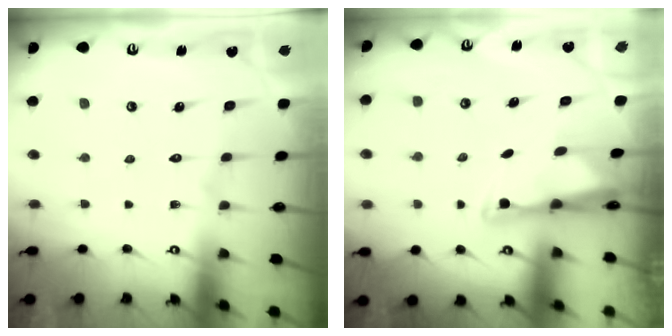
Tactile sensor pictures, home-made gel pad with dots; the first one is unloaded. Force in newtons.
{"total": 2.7, "press": 2.7, "slide": 0.4}